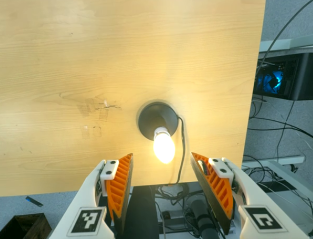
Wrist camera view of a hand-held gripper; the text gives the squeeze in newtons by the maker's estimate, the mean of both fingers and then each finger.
{"total": 0.0}